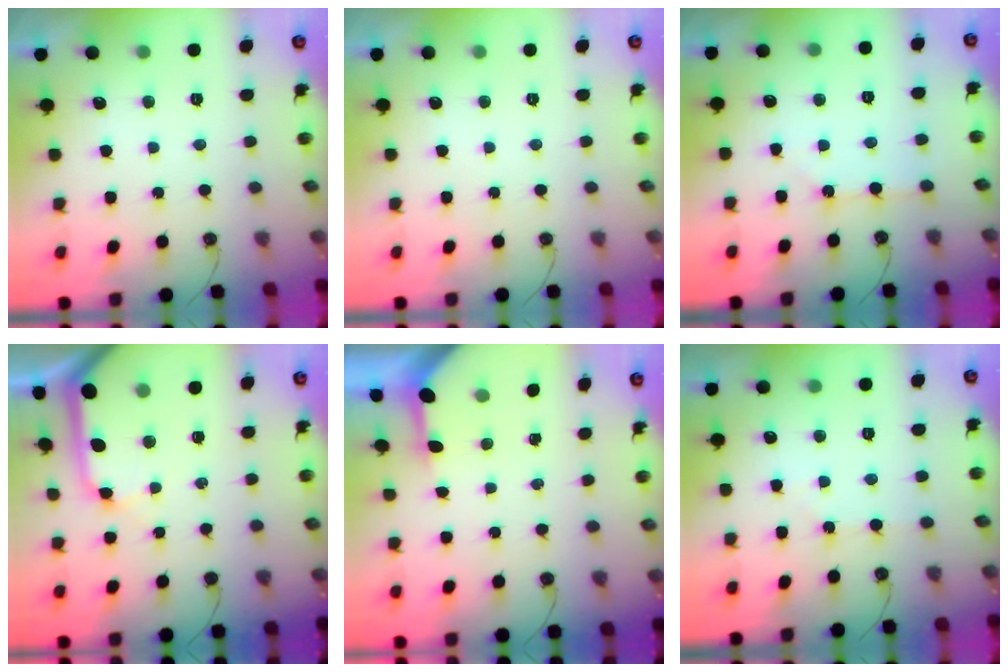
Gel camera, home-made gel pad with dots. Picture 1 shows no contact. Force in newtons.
{"total": 0.0}
{"total": 1.5, "press": 1.5, "slide": 0.3}
{"total": 11.9, "press": 11.8, "slide": 1.5}
{"total": 3.0, "press": 3.0, "slide": 0.2}
{"total": 3.5, "press": 3.5, "slide": 0.6}